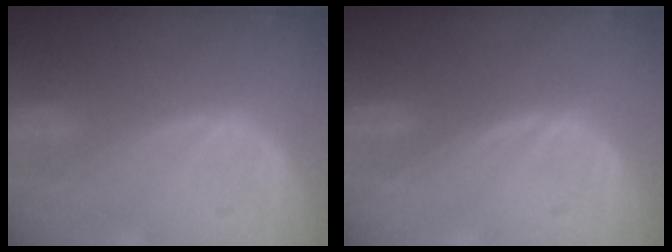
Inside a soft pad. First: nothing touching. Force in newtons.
{"total": 0.0}